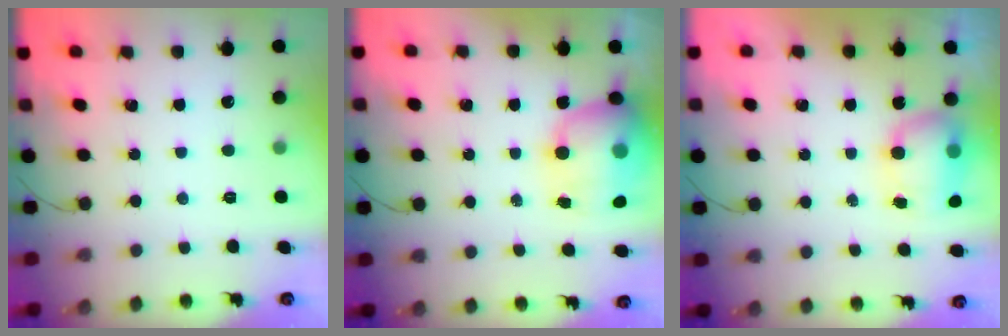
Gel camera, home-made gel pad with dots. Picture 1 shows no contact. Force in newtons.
{"total": 15.9, "press": 15.5, "slide": 3.7}
{"total": 7.4, "press": 7.3, "slide": 1.0}